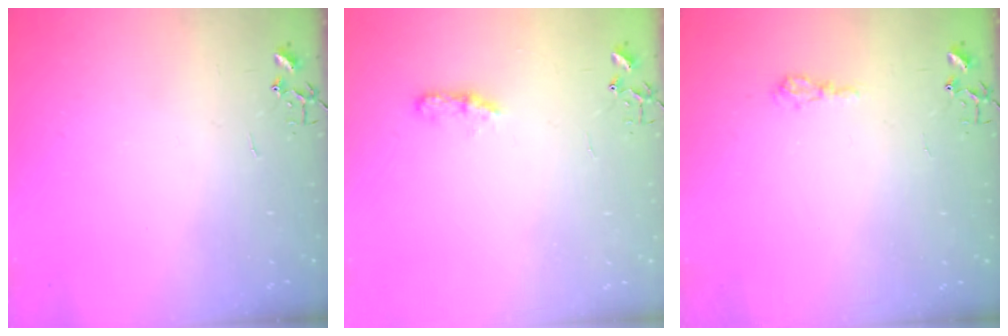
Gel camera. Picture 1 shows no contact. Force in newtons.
{"total": 4.9, "press": 4.8, "slide": 0.6}
{"total": 6.5, "press": 6.5, "slide": 0.7}